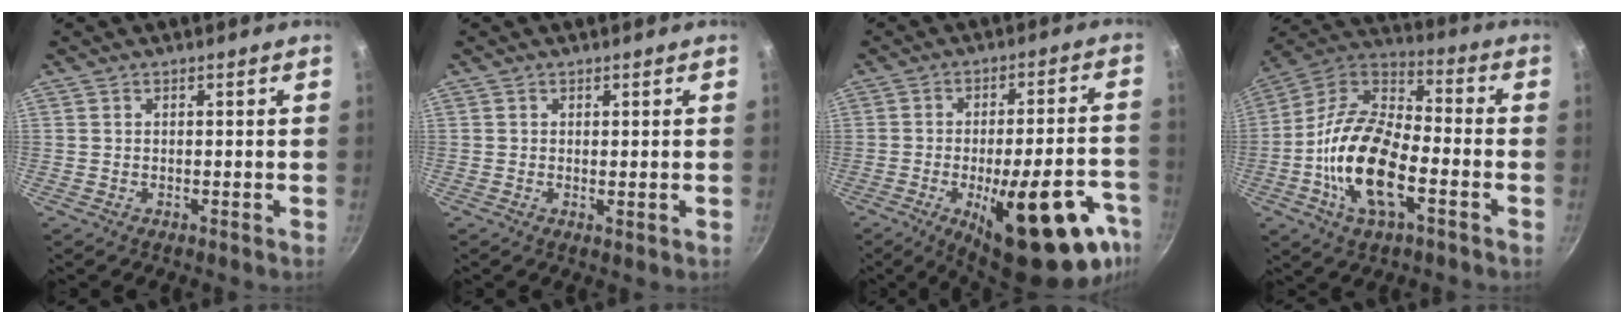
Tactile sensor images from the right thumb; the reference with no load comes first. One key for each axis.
{"total": 0.9, "fx": 0.2, "fy": 0.4, "fz": 0.8, "tx": -0.014, "ty": -0.006, "tz": 0.001}
{"total": 24.9, "fx": -11.2, "fy": 8.5, "fz": 20.5, "tx": -0.221, "ty": 0.035, "tz": -0.148}
{"total": 19.2, "fx": -5.7, "fy": 9.3, "fz": 15.8, "tx": -0.291, "ty": 0.037, "tz": -0.125}